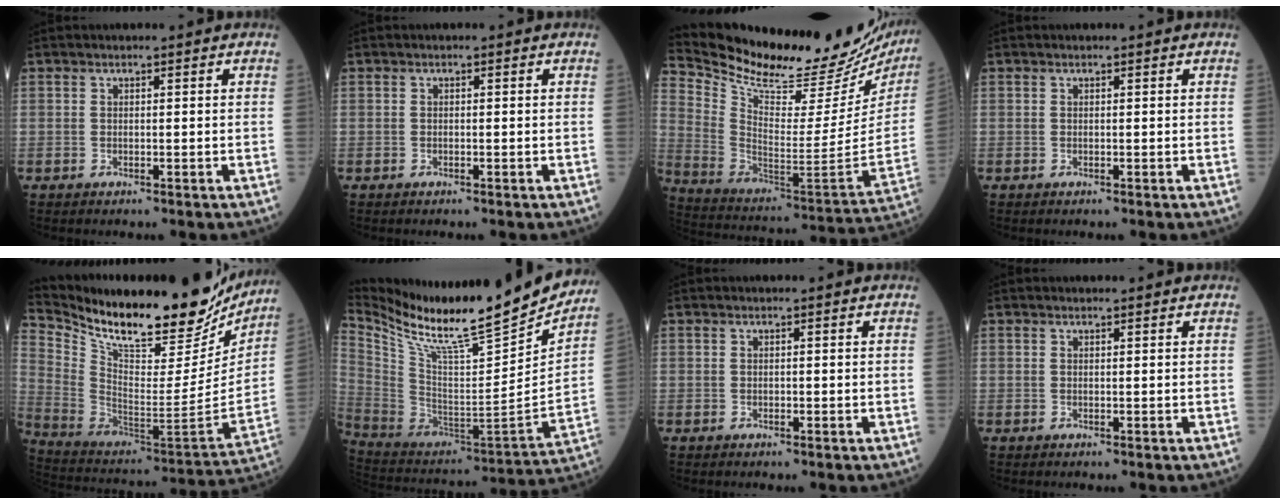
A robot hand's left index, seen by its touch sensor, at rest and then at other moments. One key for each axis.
{"total": 0.0}
{"total": 30.0, "fx": 26.6, "fy": 6.1, "fz": 12.5, "tx": -0.221, "ty": -0.084, "tz": 0.377}
{"total": 0.0}
{"total": 28.8, "fx": 23.8, "fy": 7.7, "fz": 14.3, "tx": -0.254, "ty": -0.037, "tz": 0.363}
{"total": 27.8, "fx": 23.9, "fy": 2.6, "fz": 13.9, "tx": -0.256, "ty": -0.071, "tz": 0.378}
{"total": 1.0, "fx": -0.4, "fy": 0.6, "fz": 0.7, "tx": -0.006, "ty": 0.003, "tz": -0.007}
{"total": 0.8, "fx": 0.8, "fy": -0.1, "fz": 0.2, "tx": -0.009, "ty": 0.007, "tz": 0.013}